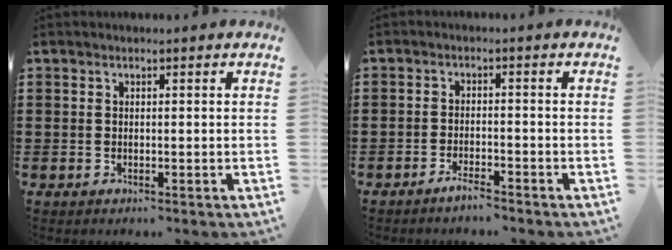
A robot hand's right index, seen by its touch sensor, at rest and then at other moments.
{"total": 2.2, "force": [-2.0, 0.2, 0.9], "torque": [-0.017, 0.005, -0.037]}